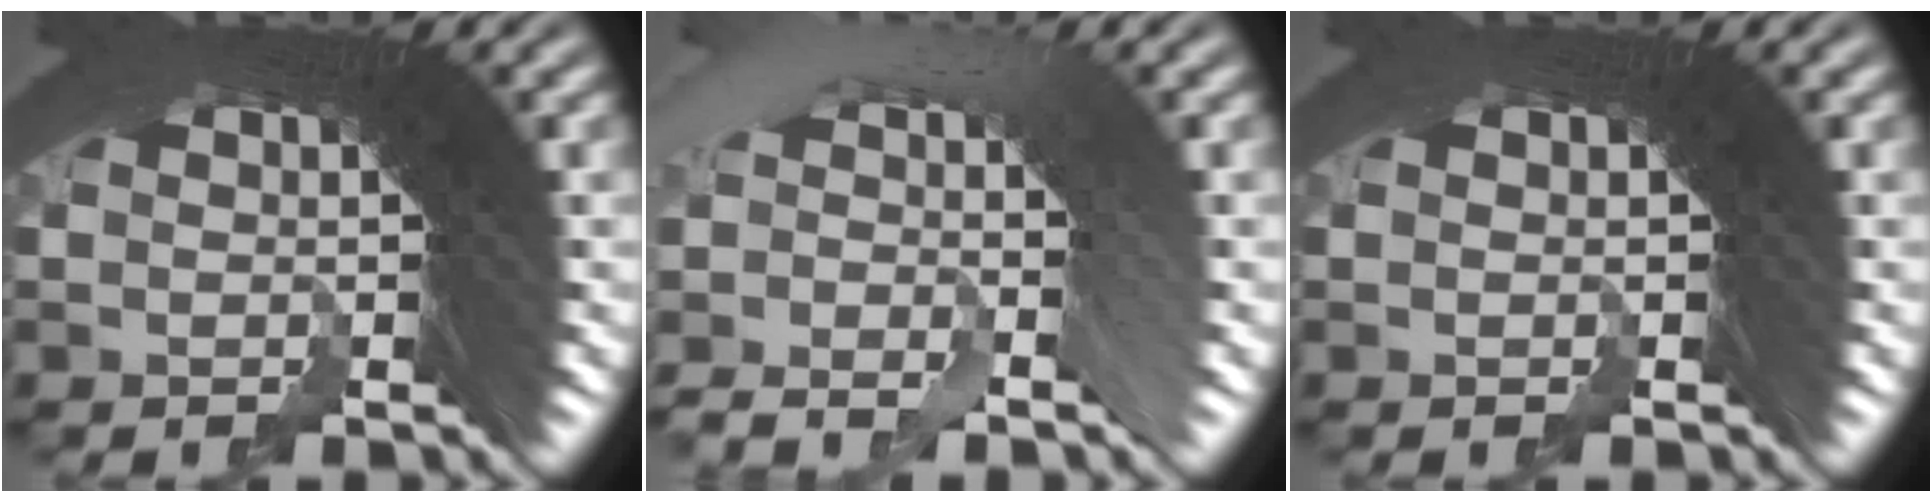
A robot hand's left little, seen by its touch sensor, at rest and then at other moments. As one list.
[{"total": 2.6, "force": [-1.4, 0.9, 2.0], "torque": [-0.011, 0.022, -0.034]}, {"total": 0.0}]